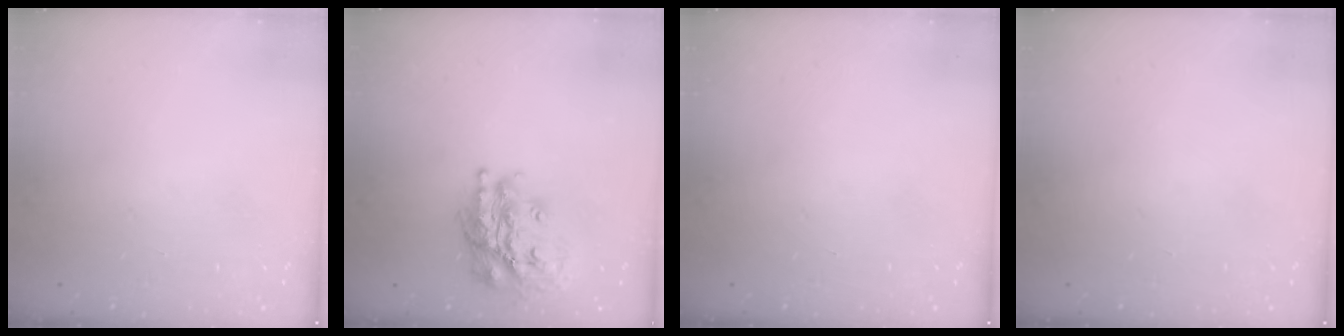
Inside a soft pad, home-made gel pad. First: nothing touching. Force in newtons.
{"total": 19.9, "press": 19.8, "slide": 2.4}
{"total": 0.0}
{"total": 0.0}